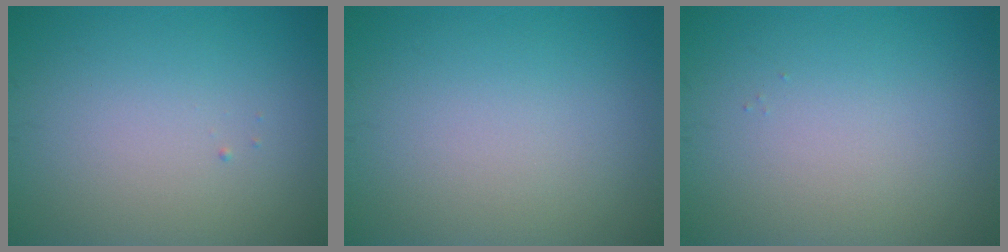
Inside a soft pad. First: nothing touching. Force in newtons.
{"total": 0.0}
{"total": 0.0}